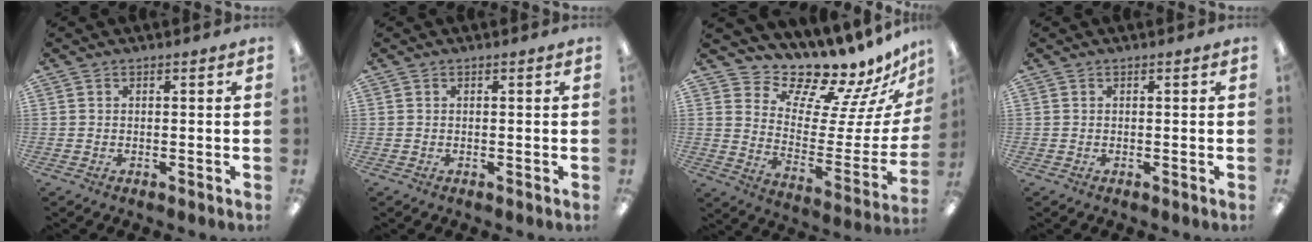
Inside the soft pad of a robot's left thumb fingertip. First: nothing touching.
{"total": 0.0}
{"total": 15.4, "force": [14.5, 3.8, 3.7], "torque": [-0.061, -0.144, 0.241]}
{"total": 0.0}